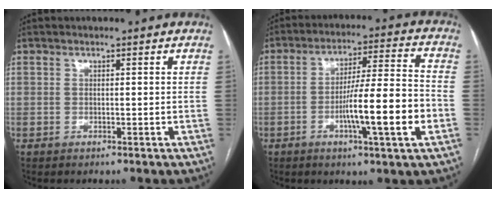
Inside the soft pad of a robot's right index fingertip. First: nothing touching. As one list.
[{"total": 13.4, "force": [-3.9, 0.1, 12.8], "torque": [-0.210, 0.003, -0.063]}]